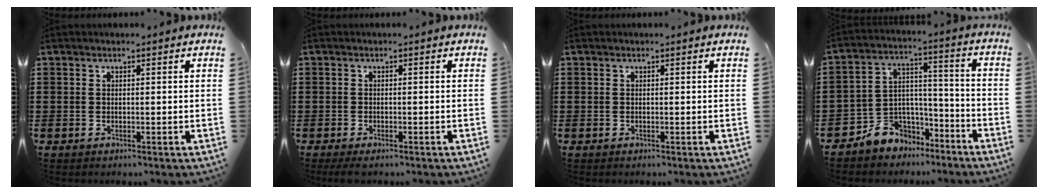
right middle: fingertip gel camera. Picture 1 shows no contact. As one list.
[{"total": 0.9, "force": [-0.8, 0.0, 0.4], "torque": [-0.007, -0.005, -0.014]}, {"total": 0.0}, {"total": 6.4, "force": [-5.2, 3.7, -0.2], "torque": [-0.018, 0.014, -0.106]}]